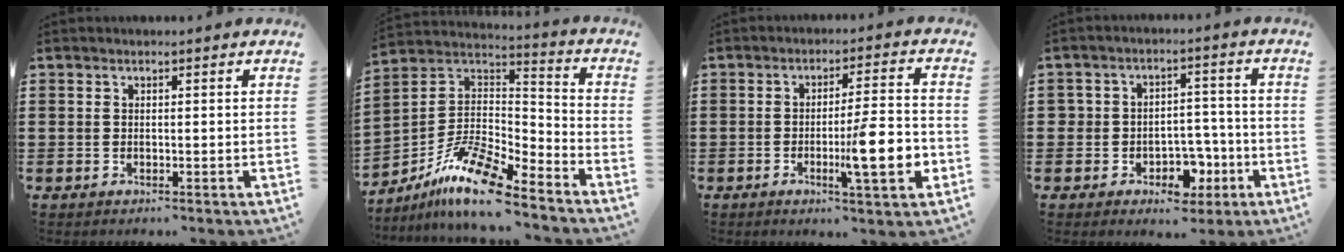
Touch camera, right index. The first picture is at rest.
{"total": 11.6, "force": [-8.8, 2.5, 7.2], "torque": [-0.152, 0.014, -0.178]}
{"total": 10.7, "force": [-2.9, 1.6, 10.2], "torque": [-0.146, -0.007, -0.047]}
{"total": 5.9, "force": [-2.3, 4.8, 2.7], "torque": [-0.046, 0.015, -0.039]}